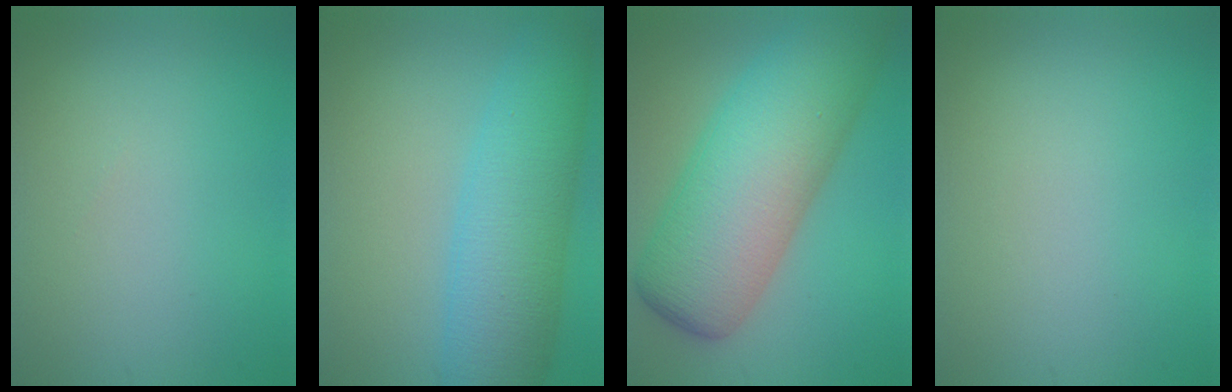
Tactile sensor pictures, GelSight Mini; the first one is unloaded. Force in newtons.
{"total": 8.6, "press": 8.6, "slide": 0.3}
{"total": 12.0, "press": 12.0, "slide": 0.3}
{"total": 0.0}